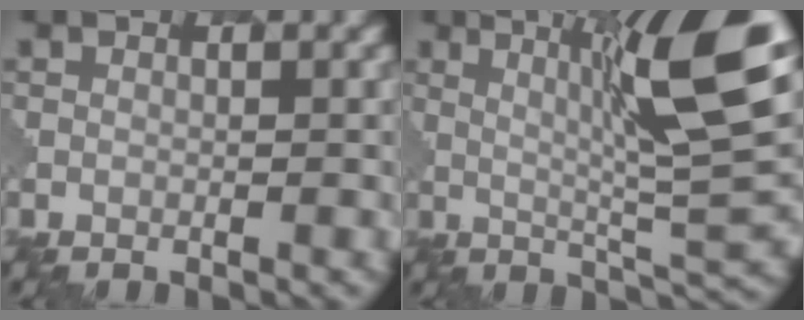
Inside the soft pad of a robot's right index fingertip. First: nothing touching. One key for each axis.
{"total": 11.3, "fx": 3.8, "fy": 1.8, "fz": 10.5, "tx": -0.148, "ty": 0.008, "tz": 0.056}